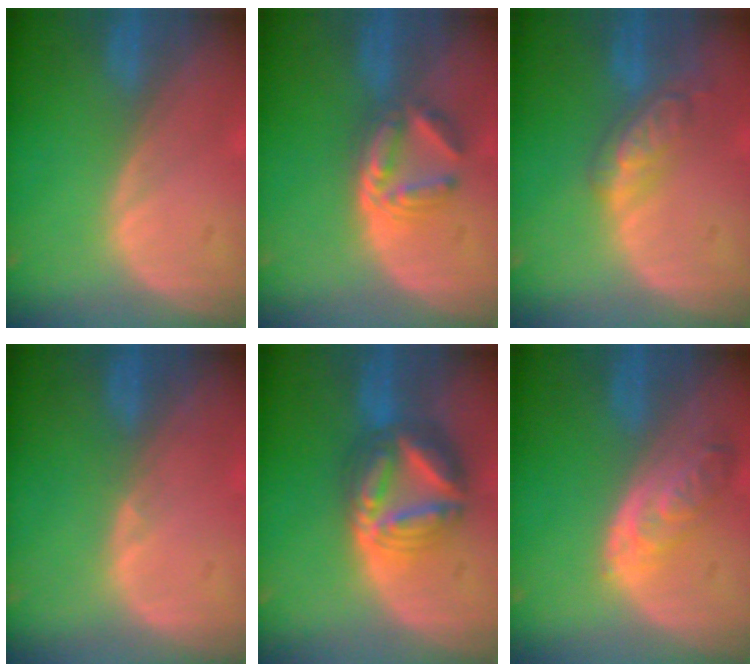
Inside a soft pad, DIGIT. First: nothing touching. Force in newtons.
{"total": 6.0, "press": 5.3, "slide": 2.8}
{"total": 5.9, "press": 5.1, "slide": 2.9}
{"total": 0.6, "press": 0.5, "slide": 0.3}
{"total": 9.1, "press": 9.1, "slide": 0.8}
{"total": 5.8, "press": 5.3, "slide": 2.3}